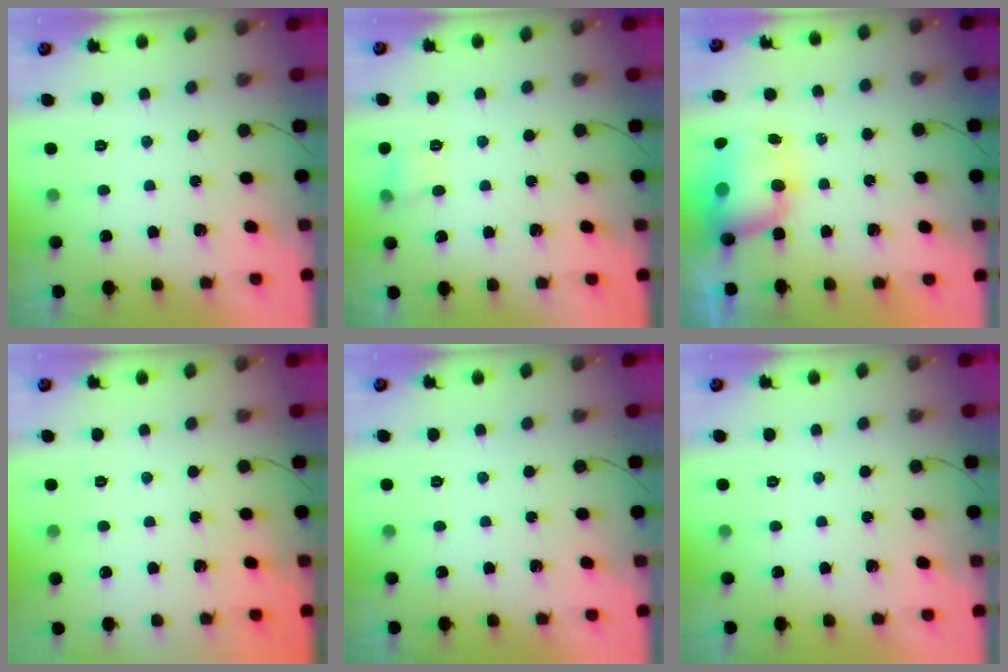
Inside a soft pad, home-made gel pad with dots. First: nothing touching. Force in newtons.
{"total": 5.0, "press": 4.7, "slide": 1.7}
{"total": 10.0, "press": 9.6, "slide": 2.7}
{"total": 0.0}
{"total": 0.0}
{"total": 0.0}